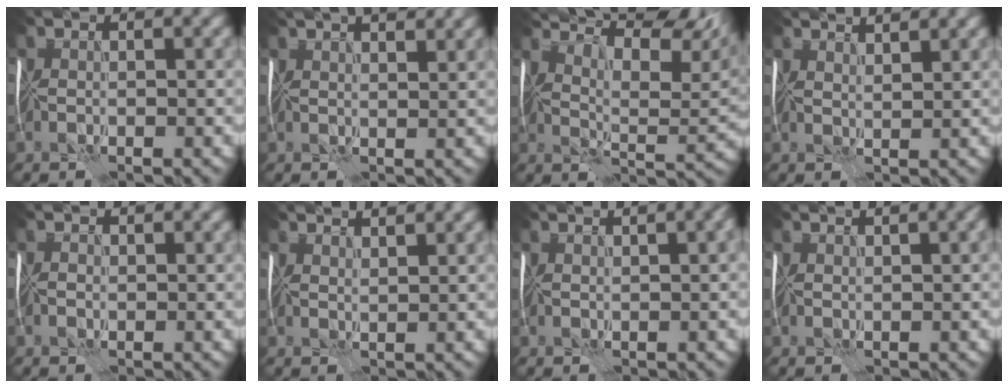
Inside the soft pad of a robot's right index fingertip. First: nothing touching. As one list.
[{"total": 7.1, "force": [5.0, 2.7, 4.3], "torque": [-0.043, 0.042, 0.048]}, {"total": 15.0, "force": [11.0, 4.5, 9.2], "torque": [-0.151, 0.037, 0.147]}, {"total": 4.3, "force": [3.8, 1.0, 1.7], "torque": [-0.018, 0.017, 0.037]}, {"total": 0.9, "force": [0.1, 0.7, 0.5], "torque": [-0.012, 0.004, -0.001]}, {"total": 3.6, "force": [3.2, 0.7, 1.4], "torque": [-0.015, 0.014, 0.030]}, {"total": 5.7, "force": [2.8, 2.1, 4.4], "torque": [-0.033, 0.025, 0.030]}, {"total": 4.0, "force": [2.2, 1.2, 3.1], "torque": [-0.028, 0.014, 0.027]}]